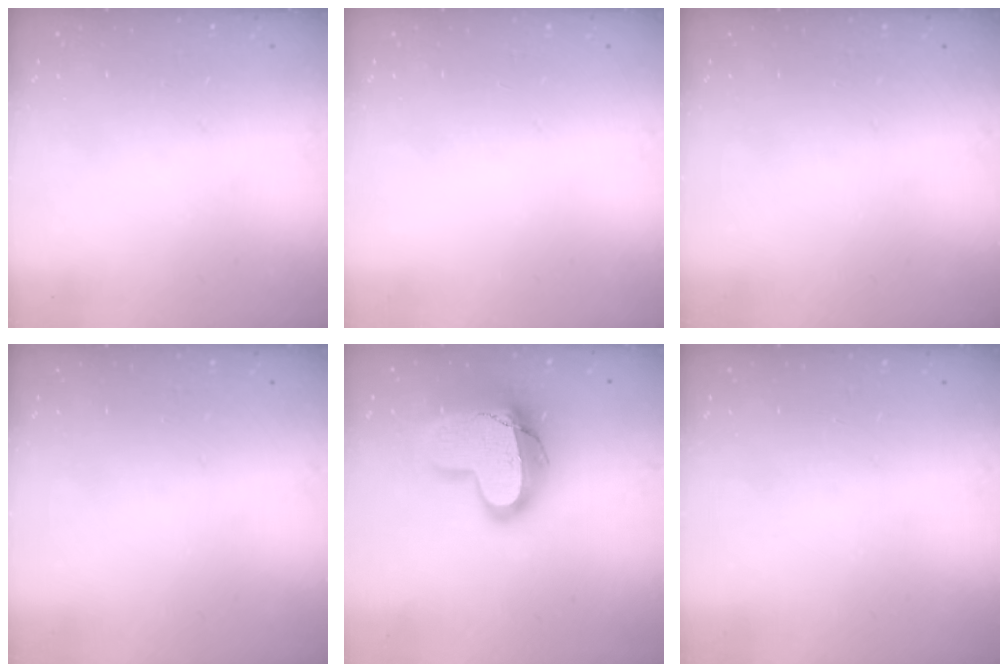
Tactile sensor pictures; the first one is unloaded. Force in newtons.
{"total": 0.0}
{"total": 0.0}
{"total": 0.0}
{"total": 20.3, "press": 20.3, "slide": 1.5}
{"total": 0.0}